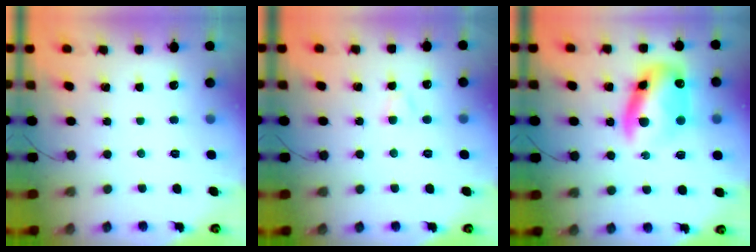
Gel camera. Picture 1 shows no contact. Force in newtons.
{"total": 2.7, "press": 2.5, "slide": 1.1}
{"total": 13.4, "press": 13.0, "slide": 3.2}